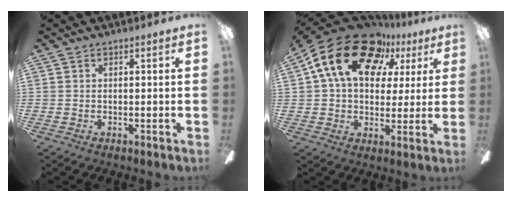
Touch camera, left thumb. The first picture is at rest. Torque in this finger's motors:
{"motor_torque": [0.27, 1.09, 1.69, -1.08, 0.38]}